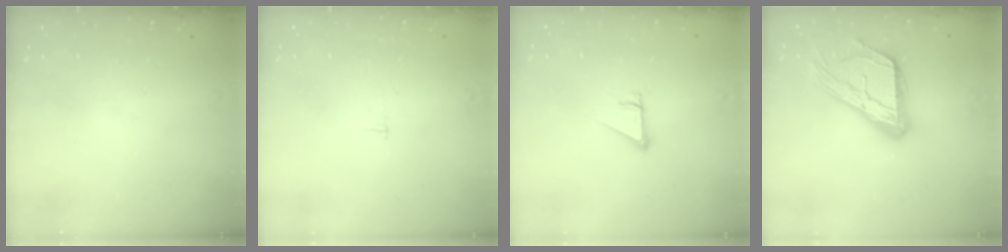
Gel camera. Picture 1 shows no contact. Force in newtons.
{"total": 2.3, "press": 2.3, "slide": 0.2}
{"total": 2.5, "press": 2.5, "slide": 0.2}
{"total": 20.1, "press": 20.1, "slide": 1.7}